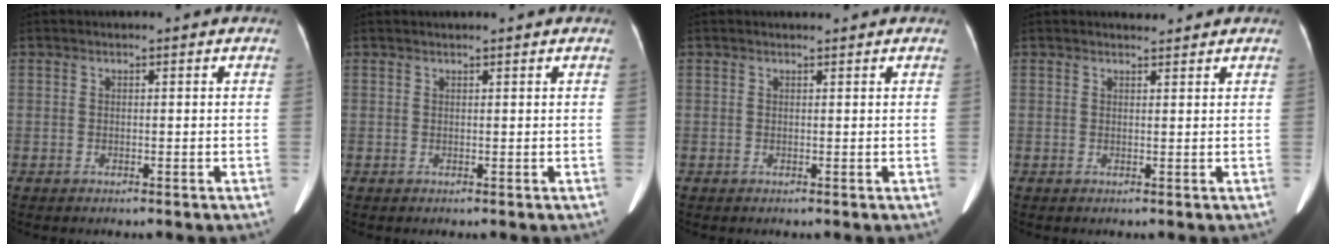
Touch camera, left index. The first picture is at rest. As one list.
[{"total": 1.5, "force": [1.4, -0.1, 0.6], "torque": [-0.008, 0.021, 0.025]}, {"total": 0.6, "force": [0.6, 0.0, 0.1], "torque": [-0.008, 0.002, 0.011]}, {"total": 1.4, "force": [1.4, 0.3, 0.1], "torque": [-0.008, 0.003, 0.025]}]